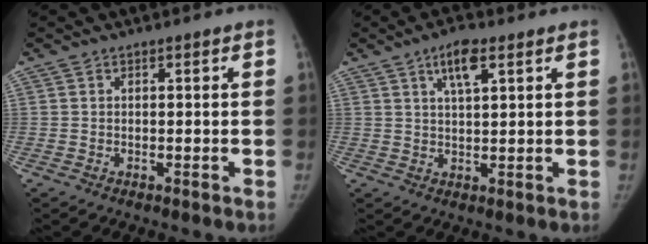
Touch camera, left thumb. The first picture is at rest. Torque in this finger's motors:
{"motor_torque": [0.06, -0.01, 0.78, -0.49, 0.16]}